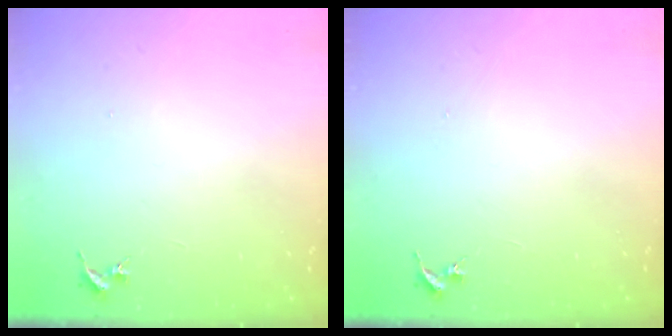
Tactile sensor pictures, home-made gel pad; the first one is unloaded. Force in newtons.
{"total": 0.0}